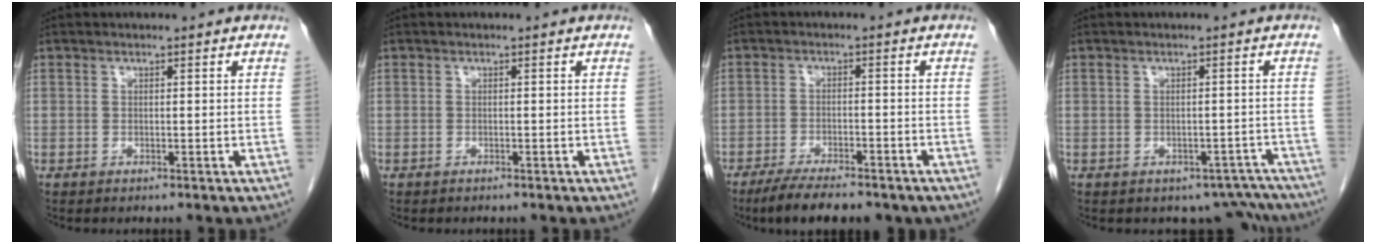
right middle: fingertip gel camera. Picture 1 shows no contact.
{"total": 0.0}
{"total": 9.9, "force": [-7.8, 2.8, 5.6], "torque": [-0.080, -0.011, -0.111]}
{"total": 5.7, "force": [-4.9, 3.0, 0.3], "torque": [0.025, 0.022, -0.053]}